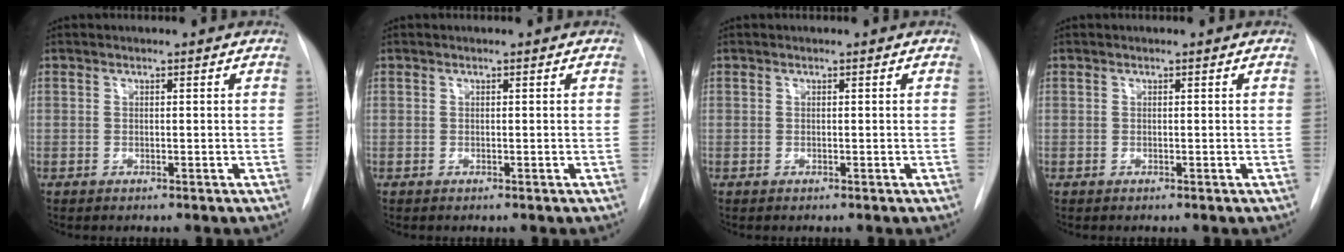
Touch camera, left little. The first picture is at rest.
{"total": 0.0}
{"total": 0.0}
{"total": 0.0}